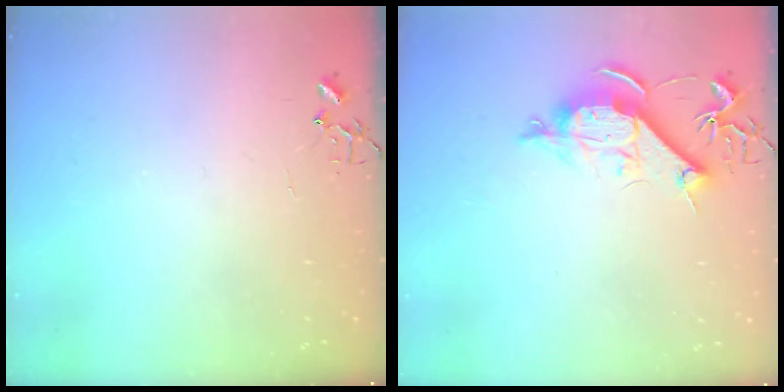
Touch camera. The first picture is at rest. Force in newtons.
{"total": 10.4, "press": 10.4, "slide": 0.7}